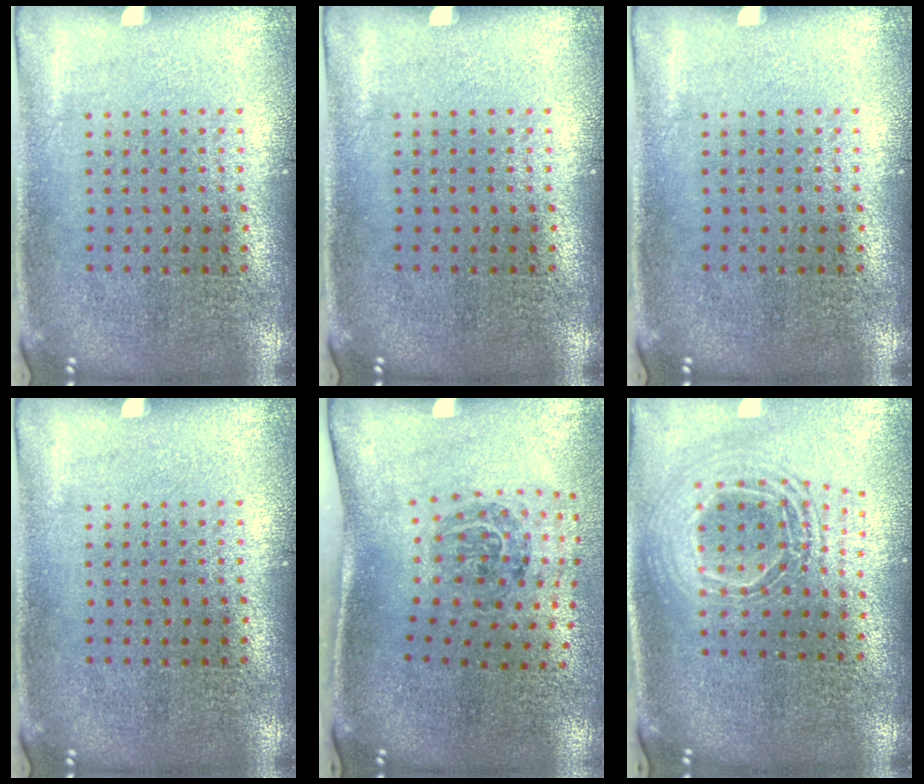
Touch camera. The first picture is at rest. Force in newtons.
{"total": 0.0}
{"total": 0.0}
{"total": 0.0}
{"total": 1.7, "press": 1.1, "slide": 1.3}
{"total": 2.0, "press": 1.6, "slide": 1.3}